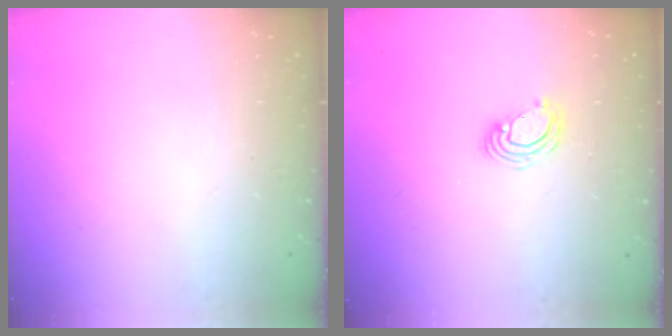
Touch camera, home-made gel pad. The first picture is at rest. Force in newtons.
{"total": 4.8, "press": 4.8, "slide": 0.2}